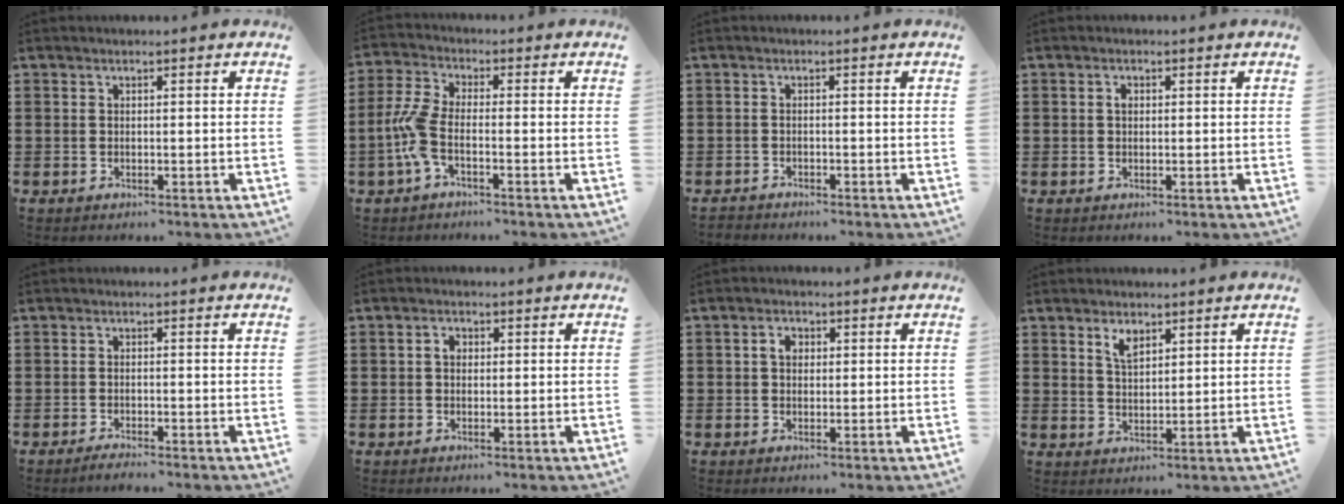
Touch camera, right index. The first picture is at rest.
{"total": 5.8, "force": [-1.9, 2.2, 5.0], "torque": [-0.137, -0.013, -0.045]}
{"total": 1.0, "force": [-0.9, 0.2, -0.1], "torque": [-0.001, 0.004, -0.022]}
{"total": 1.0, "force": [0.2, 0.7, 0.7], "torque": [-0.016, 0.003, 0.003]}
{"total": 1.2, "force": [-1.1, -0.1, 0.4], "torque": [-0.008, -0.002, -0.020]}
{"total": 1.7, "force": [0.2, 1.3, 1.1], "torque": [-0.024, 0.009, 0.002]}
{"total": 2.4, "force": [0.4, 1.8, 1.6], "torque": [-0.036, 0.011, 0.005]}
{"total": 3.1, "force": [2.2, 1.3, 1.7], "torque": [-0.032, 0.000, 0.038]}